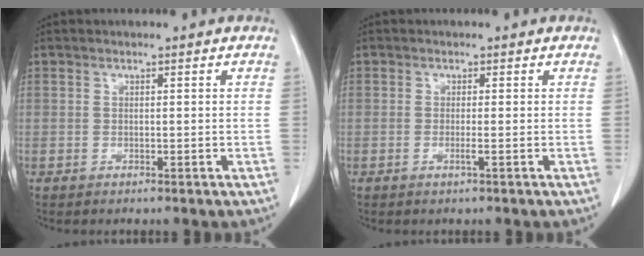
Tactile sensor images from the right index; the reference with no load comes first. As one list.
[{"total": 1.1, "force": [-0.5, -0.4, 0.9], "torque": [-0.019, -0.003, -0.008]}]